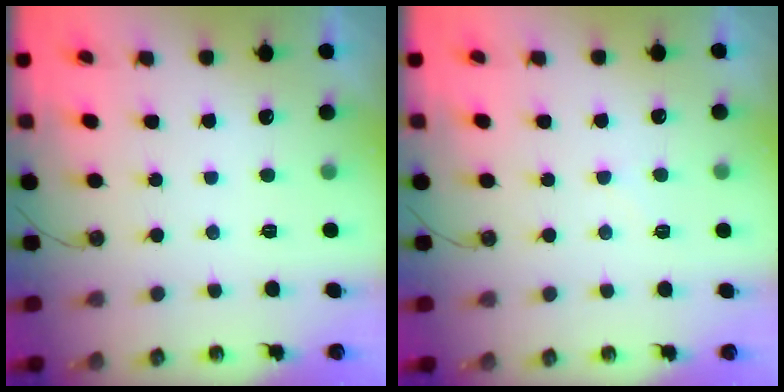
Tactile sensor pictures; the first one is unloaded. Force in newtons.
{"total": 6.8, "press": 6.8, "slide": 0.7}